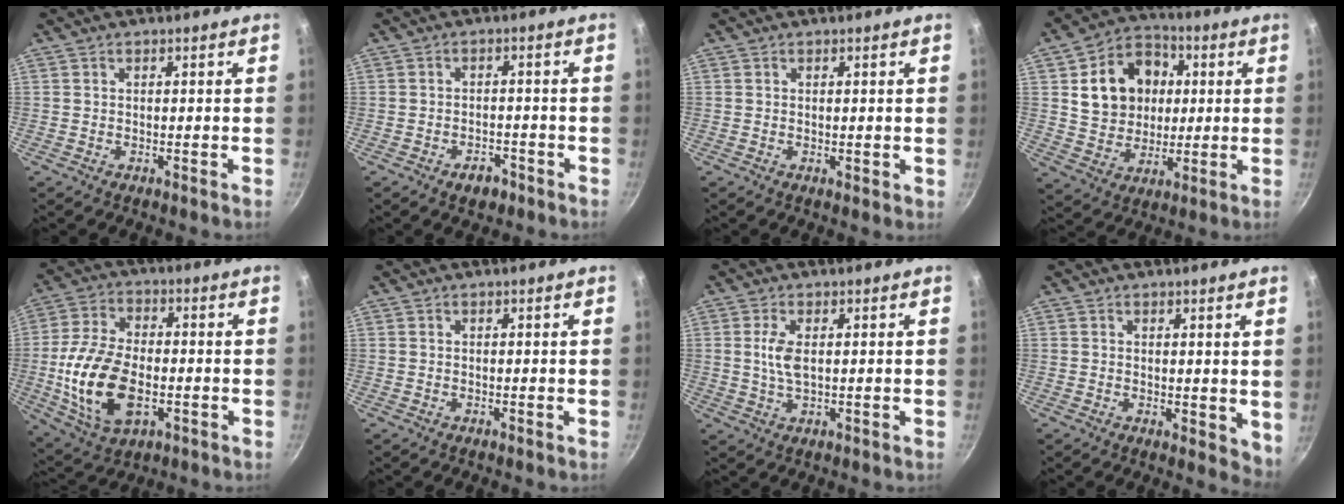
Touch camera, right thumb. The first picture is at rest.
{"total": 3.9, "force": [-2.4, 2.4, 1.9], "torque": [-0.016, 0.022, -0.028]}
{"total": 0.8, "force": [0.2, 0.3, 0.7], "torque": [-0.005, -0.007, 0.000]}
{"total": 15.5, "force": [2.8, 12.7, 8.4], "torque": [-0.111, 0.012, 0.049]}
{"total": 16.8, "force": [-3.0, 9.8, 13.3], "torque": [-0.253, 0.015, -0.052]}
{"total": 0.0}
{"total": 4.5, "force": [0.7, 2.1, 3.9], "torque": [-0.082, 0.000, 0.017]}
{"total": 4.5, "force": [1.5, 2.6, 3.4], "torque": [-0.034, -0.010, 0.022]}